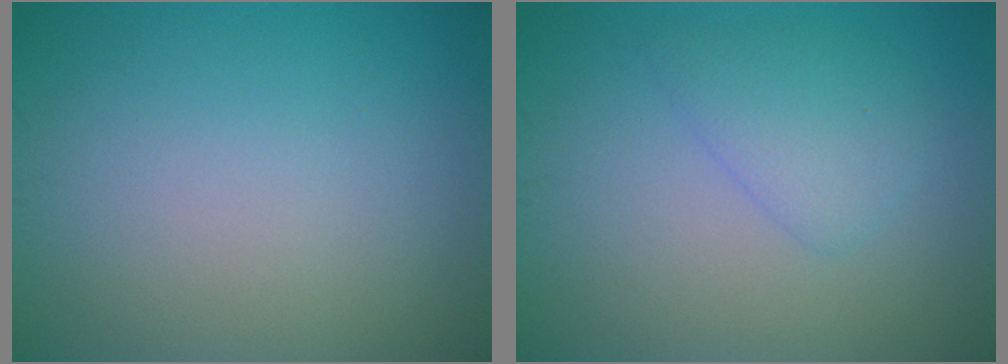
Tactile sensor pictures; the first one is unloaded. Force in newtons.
{"total": 2.5, "press": 2.4, "slide": 0.2}